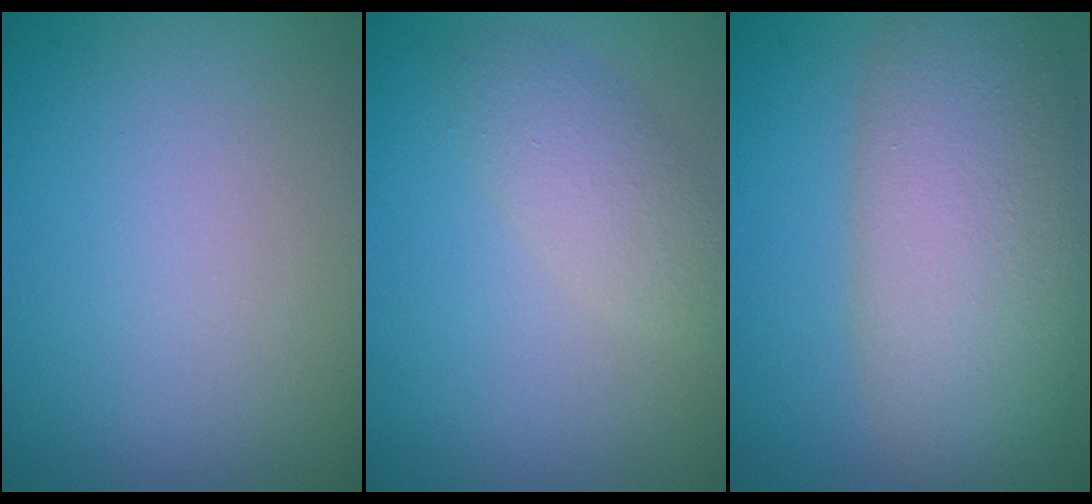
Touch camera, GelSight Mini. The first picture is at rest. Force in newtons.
{"total": 2.8, "press": 2.8, "slide": 0.1}
{"total": 8.9, "press": 8.9, "slide": 0.4}